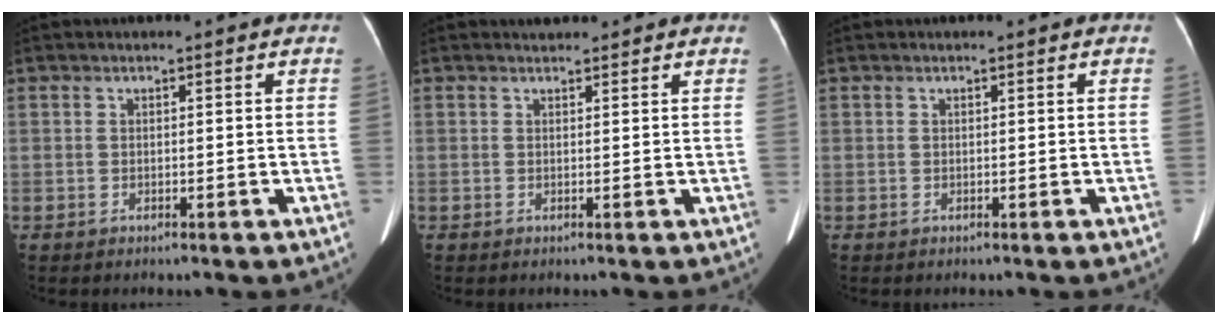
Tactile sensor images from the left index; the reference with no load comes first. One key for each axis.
{"total": 1.5, "fx": 1.3, "fy": 0.7, "fz": 0.0, "tx": 0.000, "ty": 0.014, "tz": 0.018}
{"total": 0.0}